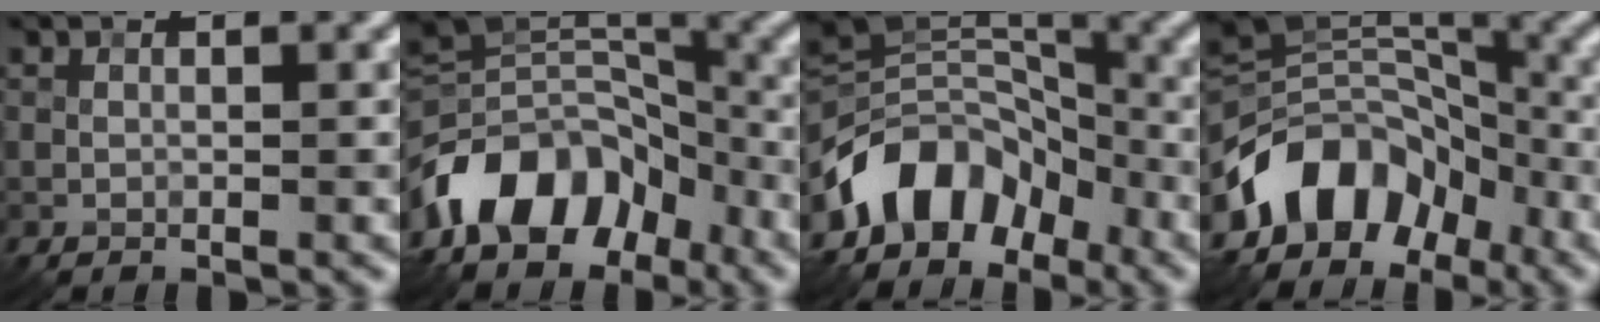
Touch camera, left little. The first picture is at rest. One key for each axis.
{"total": 10.8, "fx": -6.0, "fy": 7.1, "fz": 5.6, "tx": -0.086, "ty": 0.014, "tz": -0.120}
{"total": 9.9, "fx": -5.7, "fy": 6.5, "fz": 4.8, "tx": -0.065, "ty": 0.006, "tz": -0.115}
{"total": 11.0, "fx": -6.1, "fy": 7.2, "fz": 5.8, "tx": -0.090, "ty": 0.016, "tz": -0.124}